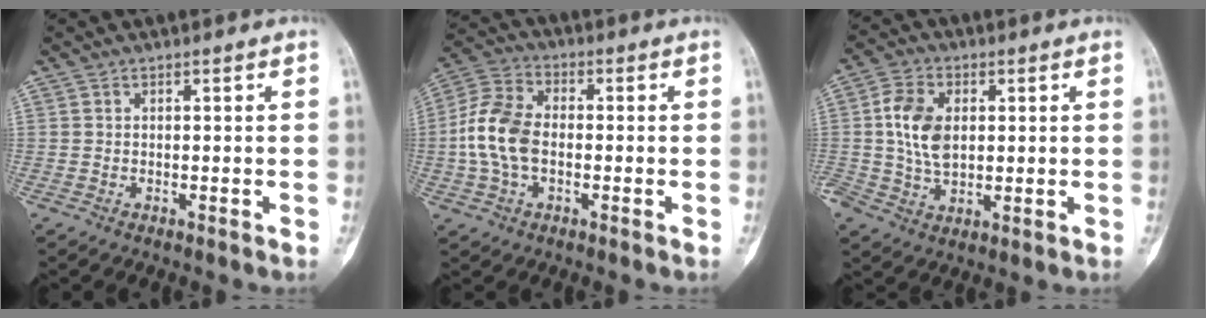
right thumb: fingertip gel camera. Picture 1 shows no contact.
{"total": 11.1, "force": [-1.4, 7.2, 8.4], "torque": [-0.171, 0.028, -0.036]}
{"total": 9.0, "force": [1.4, 6.0, 6.6], "torque": [-0.117, 0.002, 0.028]}